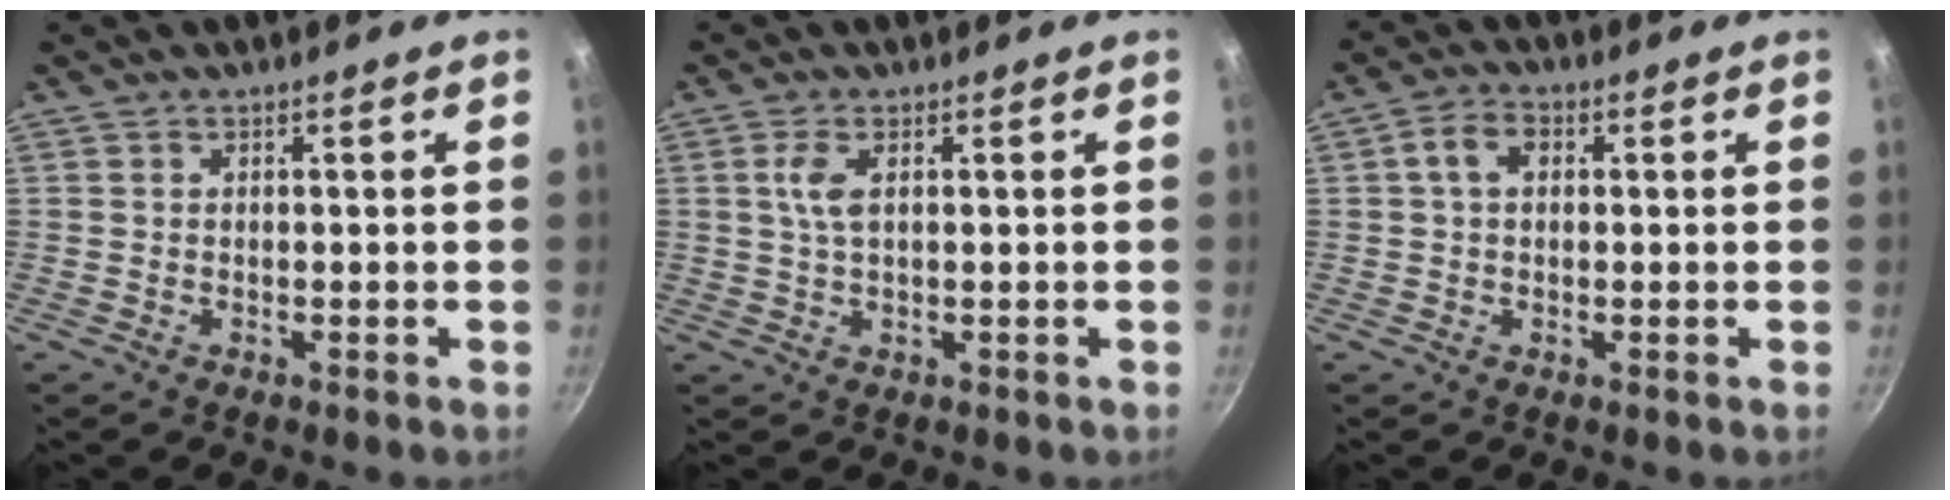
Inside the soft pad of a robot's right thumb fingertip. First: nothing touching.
{"total": 3.4, "force": [0.8, 1.5, 3.0], "torque": [-0.064, 0.002, 0.017]}
{"total": 4.5, "force": [0.8, 3.2, 3.0], "torque": [-0.048, 0.010, 0.007]}